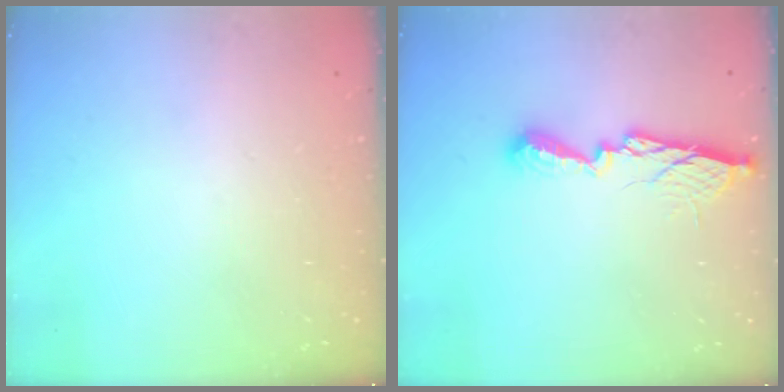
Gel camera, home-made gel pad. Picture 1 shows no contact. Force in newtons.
{"total": 11.0, "press": 11.0, "slide": 0.4}